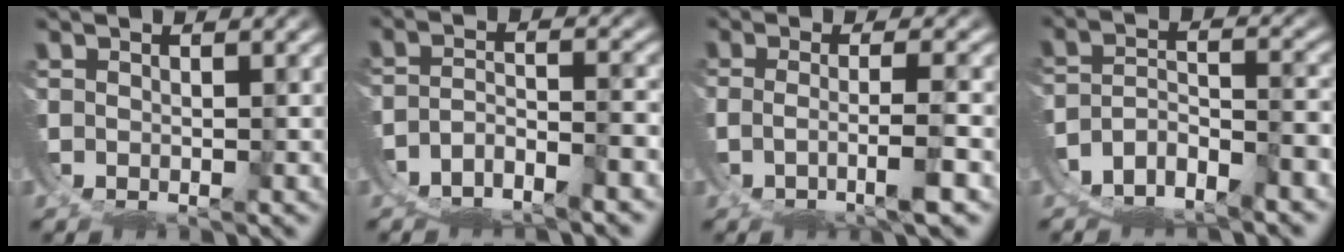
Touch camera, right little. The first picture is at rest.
{"total": 7.7, "force": [-5.3, 5.3, 1.9], "torque": [-0.048, -0.026, -0.087]}
{"total": 4.4, "force": [-0.8, 1.9, 3.9], "torque": [-0.062, -0.005, -0.018]}
{"total": 11.0, "force": [-6.2, 8.6, 2.8], "torque": [-0.088, -0.041, -0.104]}